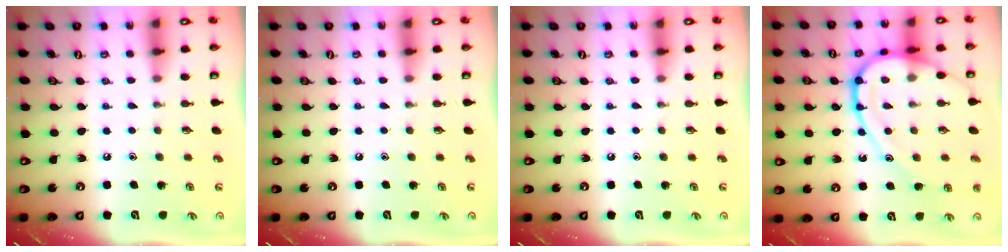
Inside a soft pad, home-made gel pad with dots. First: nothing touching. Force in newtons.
{"total": 0.0}
{"total": 0.0}
{"total": 17.6, "press": 17.5, "slide": 1.7}